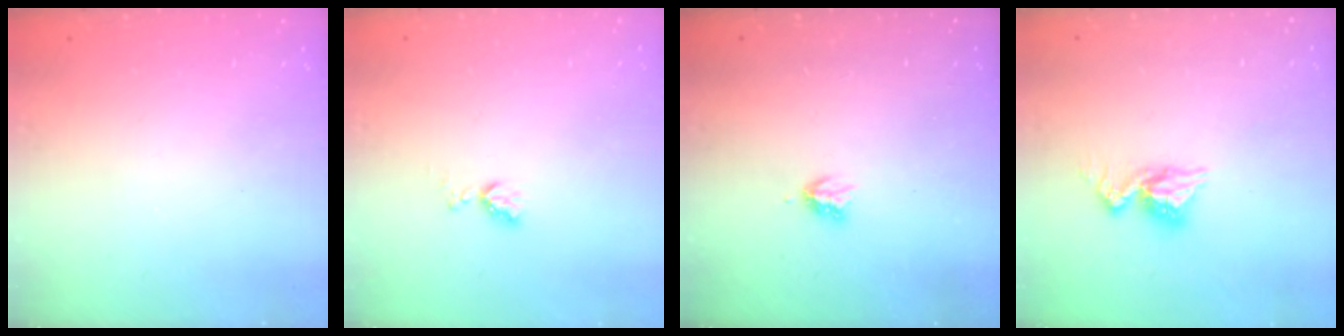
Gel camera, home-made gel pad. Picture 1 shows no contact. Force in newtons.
{"total": 3.7, "press": 3.7, "slide": 0.6}
{"total": 2.9, "press": 2.9, "slide": 0.5}
{"total": 9.3, "press": 9.3, "slide": 0.6}